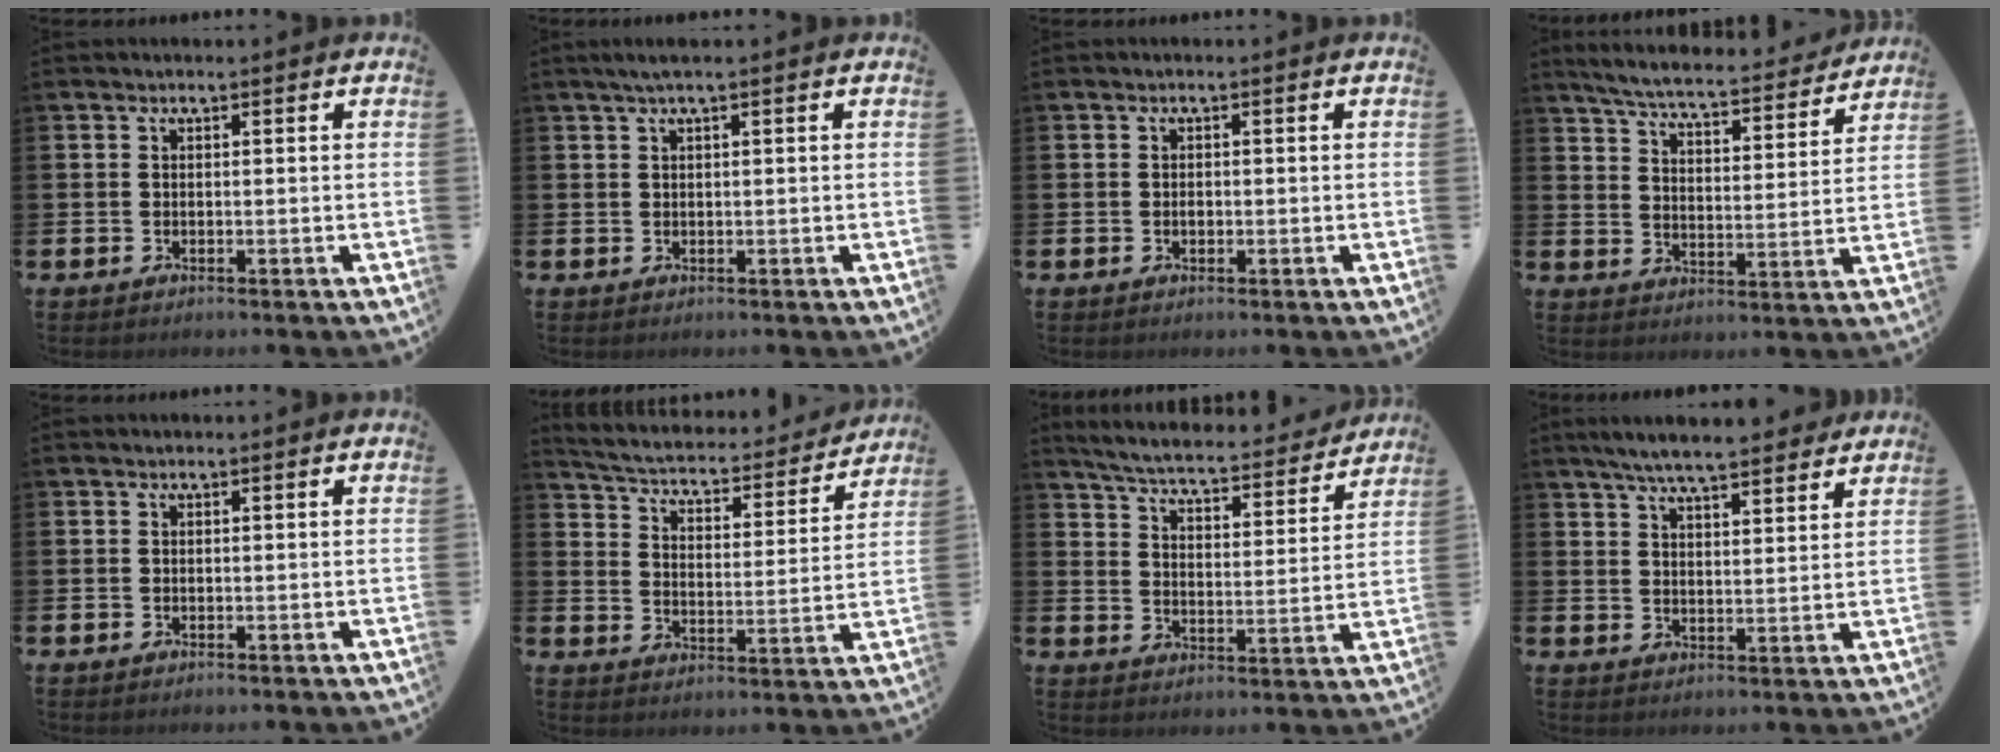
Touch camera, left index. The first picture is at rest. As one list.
[{"total": 1.5, "force": [0.8, 0.0, 1.3], "torque": [-0.029, 0.005, 0.014]}, {"total": 0.7, "force": [-0.2, 0.5, 0.5], "torque": [-0.008, 0.002, -0.005]}, {"total": 6.0, "force": [5.7, 0.6, 1.7], "torque": [-0.061, -0.042, 0.095]}, {"total": 0.0}, {"total": 4.3, "force": [4.0, 1.1, 1.2], "torque": [-0.051, -0.037, 0.058]}, {"total": 5.3, "force": [5.1, 0.4, 1.4], "torque": [-0.054, -0.044, 0.082]}, {"total": 6.5, "force": [6.2, 0.7, 2.1], "torque": [-0.054, -0.026, 0.110]}]